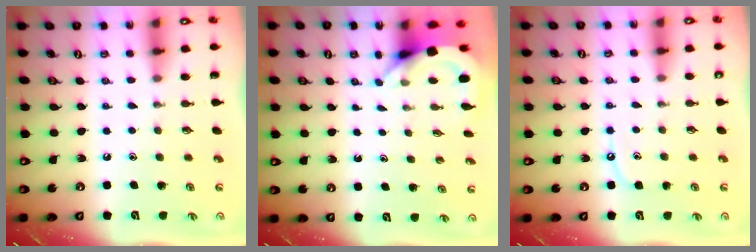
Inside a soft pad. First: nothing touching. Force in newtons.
{"total": 3.8, "press": 3.8, "slide": 0.3}
{"total": 5.2, "press": 5.2, "slide": 0.7}